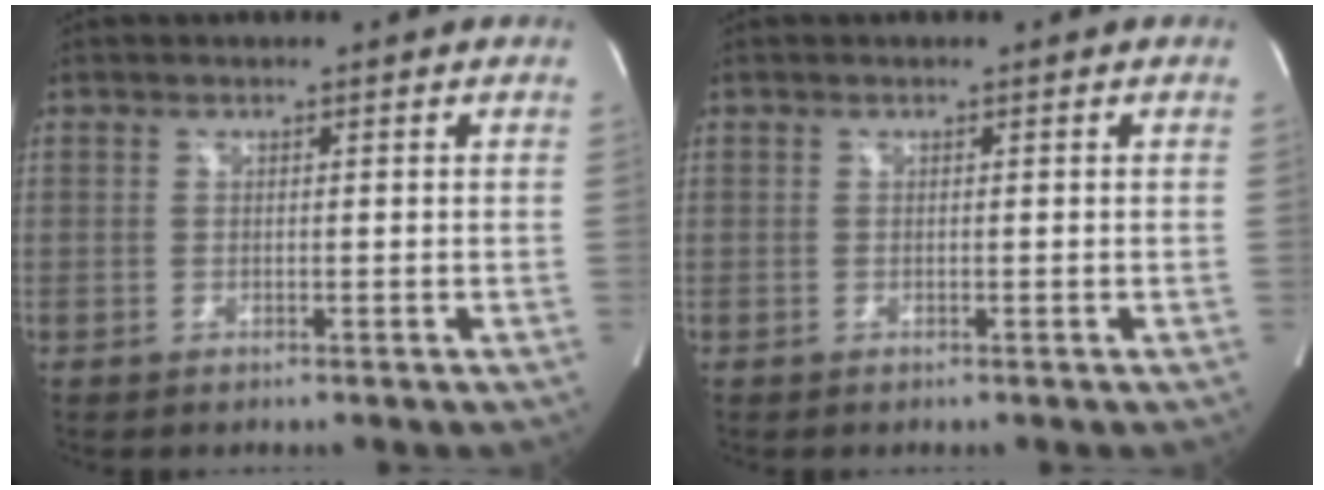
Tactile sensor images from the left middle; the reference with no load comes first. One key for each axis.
{"total": 0.0}